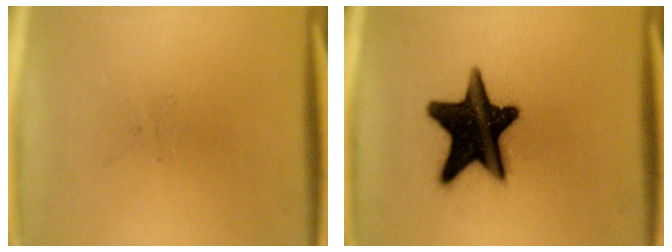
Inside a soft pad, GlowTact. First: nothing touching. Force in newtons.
{"total": 19.2}